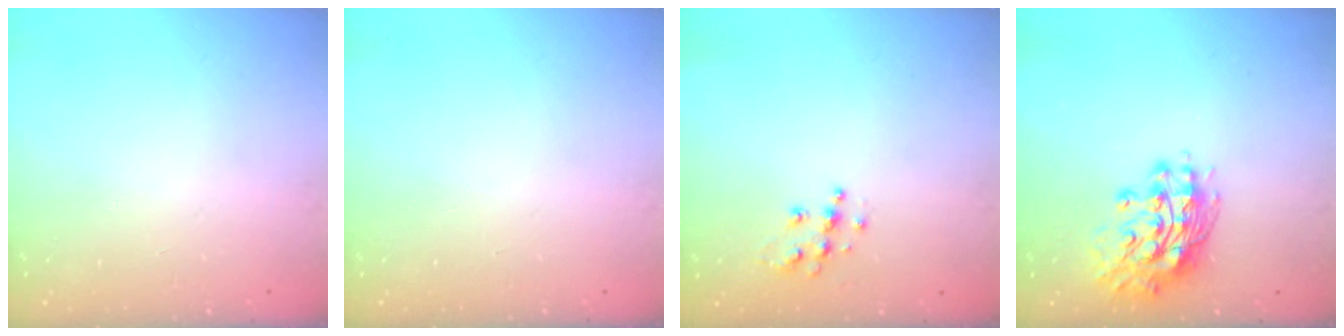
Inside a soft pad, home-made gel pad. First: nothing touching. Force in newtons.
{"total": 0.0}
{"total": 7.7, "press": 7.7, "slide": 0.3}
{"total": 13.6, "press": 13.5, "slide": 1.1}